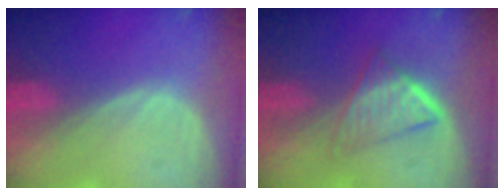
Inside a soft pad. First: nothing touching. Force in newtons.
{"total": 6.6, "press": 5.5, "slide": 3.6}